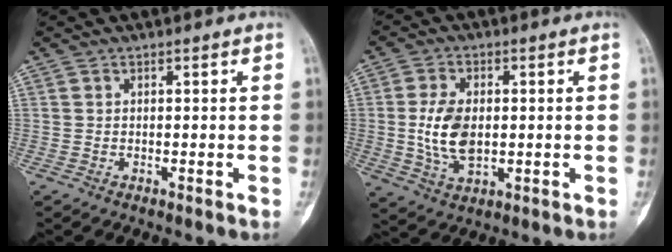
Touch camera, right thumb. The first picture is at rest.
{"total": 9.1, "force": [0.0, 5.5, 7.3], "torque": [-0.138, -0.004, 0.006]}